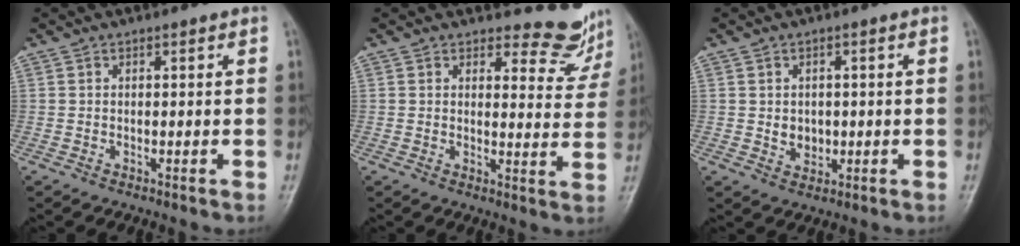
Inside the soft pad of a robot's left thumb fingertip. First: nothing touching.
{"total": 7.0, "force": [6.7, 2.2, 0.3], "torque": [0.022, -0.068, 0.070]}
{"total": 3.4, "force": [-0.2, 2.8, 1.9], "torque": [-0.014, 0.000, 0.005]}